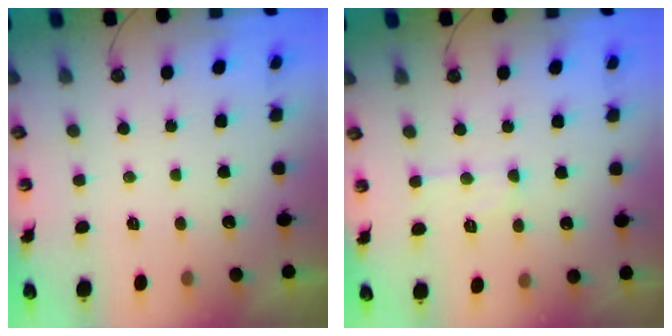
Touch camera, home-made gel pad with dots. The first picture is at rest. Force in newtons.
{"total": 8.4, "press": 8.3, "slide": 0.7}